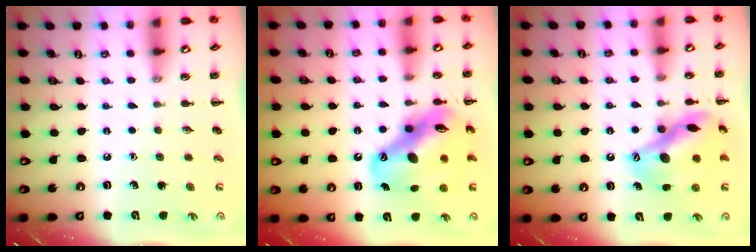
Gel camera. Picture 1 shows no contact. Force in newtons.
{"total": 16.9, "press": 16.2, "slide": 4.9}
{"total": 15.6, "press": 15.2, "slide": 3.7}